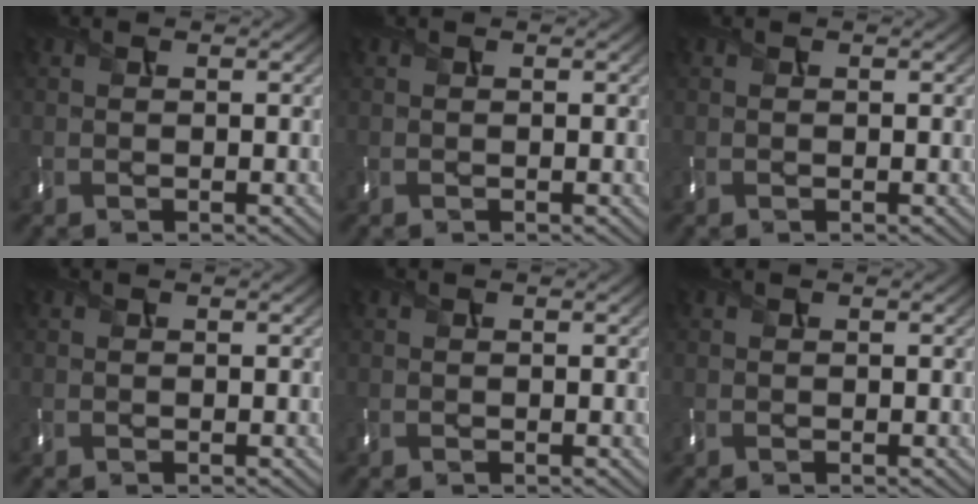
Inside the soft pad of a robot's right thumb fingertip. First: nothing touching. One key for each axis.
{"total": 0.0}
{"total": 0.0}
{"total": 0.0}
{"total": 0.0}
{"total": 0.0}